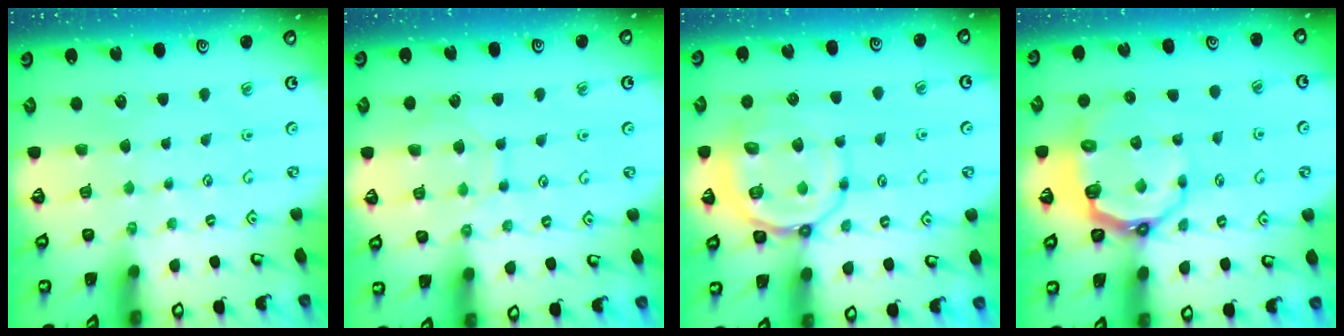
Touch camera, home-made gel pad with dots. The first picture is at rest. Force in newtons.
{"total": 9.7, "press": 9.7, "slide": 0.8}
{"total": 13.0, "press": 12.8, "slide": 2.0}
{"total": 8.5, "press": 7.4, "slide": 4.1}